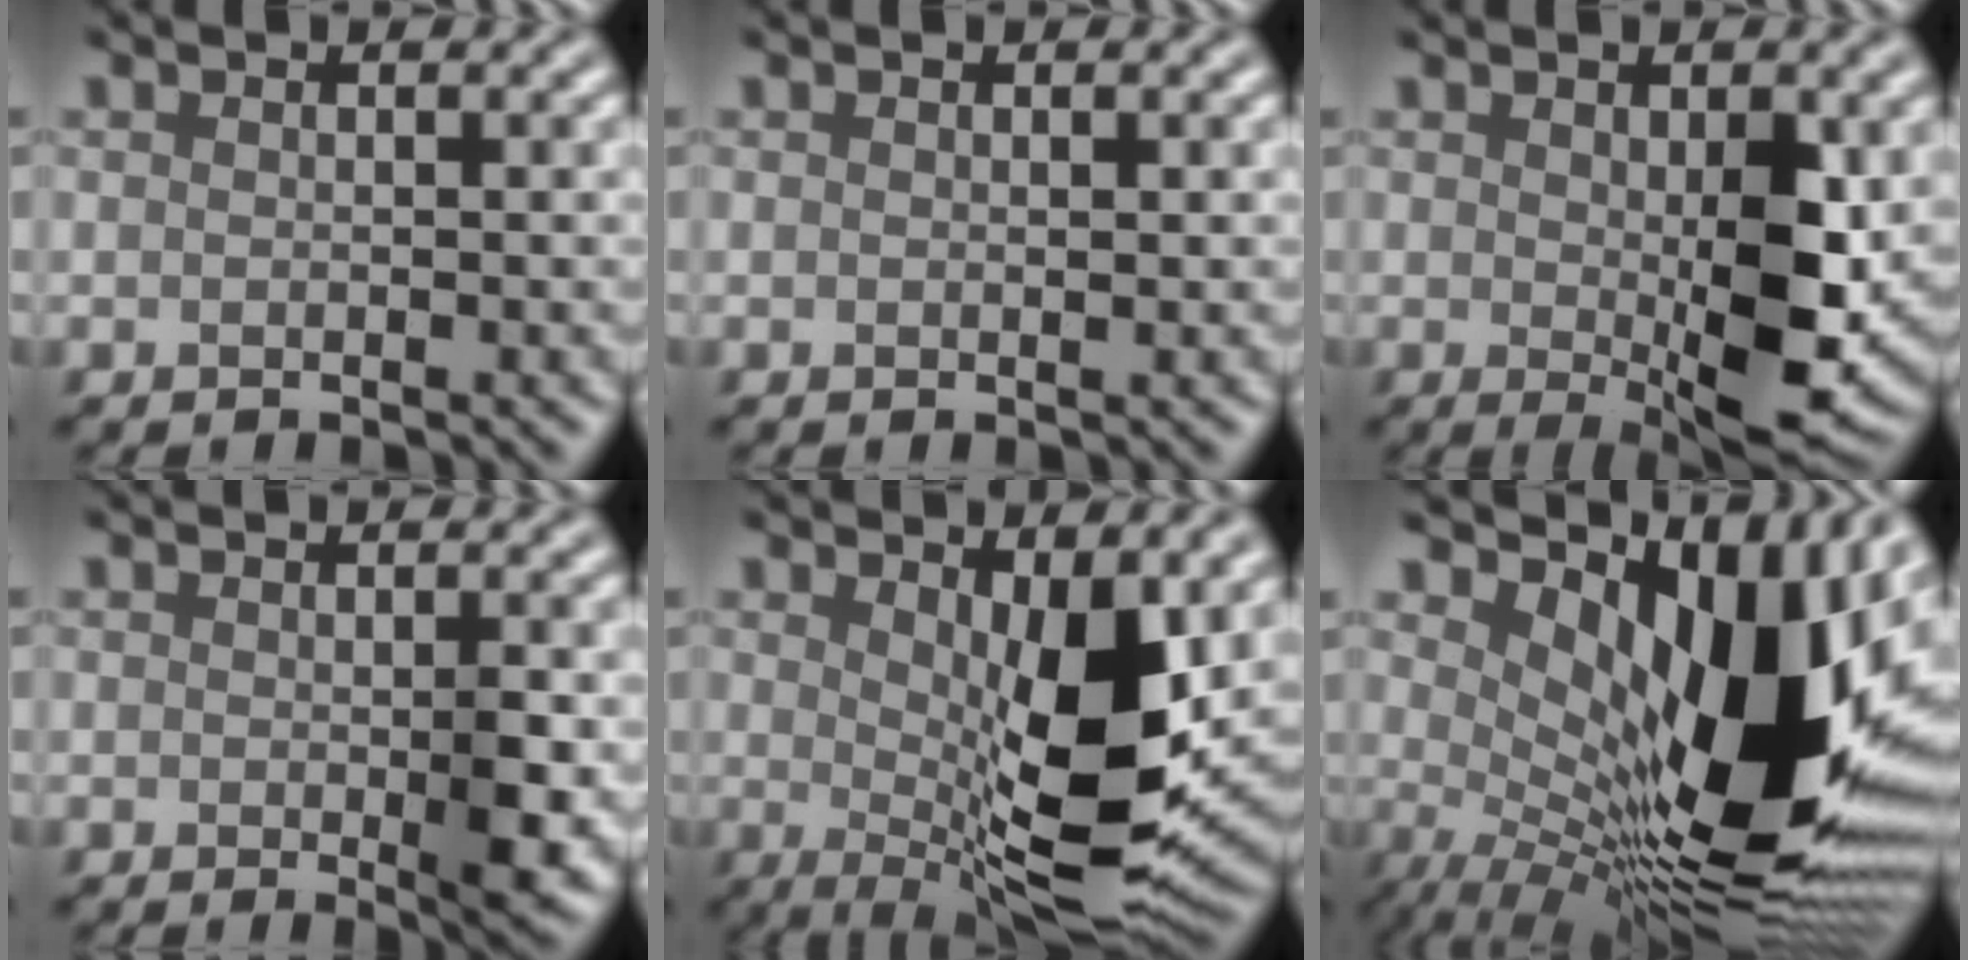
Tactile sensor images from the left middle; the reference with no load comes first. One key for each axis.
{"total": 0.0}
{"total": 7.2, "fx": -0.1, "fy": 2.3, "fz": 6.8, "tx": -0.113, "ty": -0.016, "tz": 0.011}
{"total": 2.8, "fx": -0.3, "fy": 0.2, "fz": 2.8, "tx": -0.042, "ty": -0.008, "tz": 0.002}
{"total": 9.9, "fx": 0.9, "fy": 3.4, "fz": 9.3, "tx": -0.144, "ty": -0.024, "tz": 0.023}
{"total": 14.9, "fx": 2.2, "fy": 6.9, "fz": 13.1, "tx": -0.190, "ty": -0.012, "tz": 0.042}